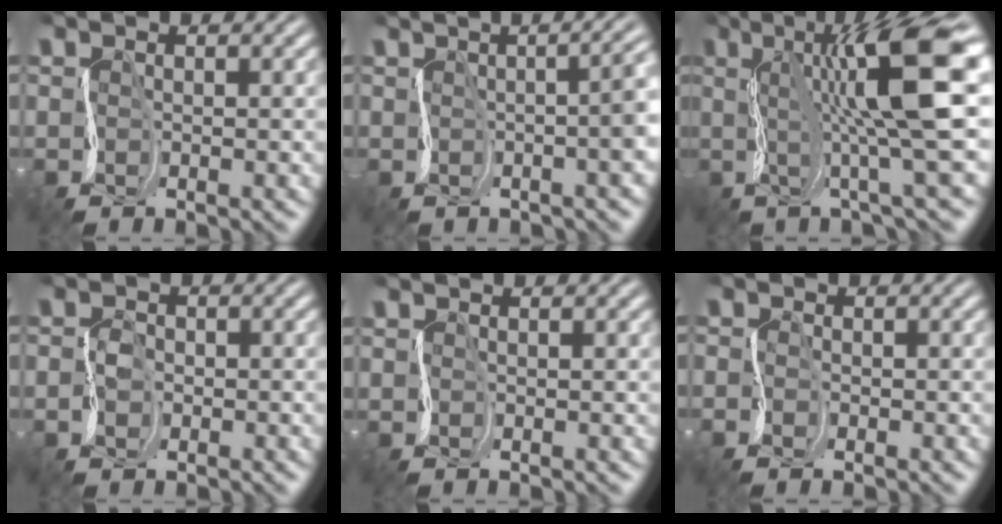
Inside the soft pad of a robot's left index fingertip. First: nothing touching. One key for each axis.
{"total": 7.1, "fx": 0.0, "fy": 3.4, "fz": 6.2, "tx": -0.009, "ty": 0.019, "tz": -0.008}
{"total": 10.8, "fx": 2.2, "fy": 1.5, "fz": 10.5, "tx": -0.146, "ty": 0.025, "tz": 0.037}
{"total": 0.9, "fx": -0.6, "fy": 0.7, "fz": 0.1, "tx": -0.016, "ty": 0.011, "tz": -0.019}
{"total": 0.0}
{"total": 1.7, "fx": -1.4, "fy": 0.7, "fz": 0.7, "tx": -0.014, "ty": -0.002, "tz": -0.021}